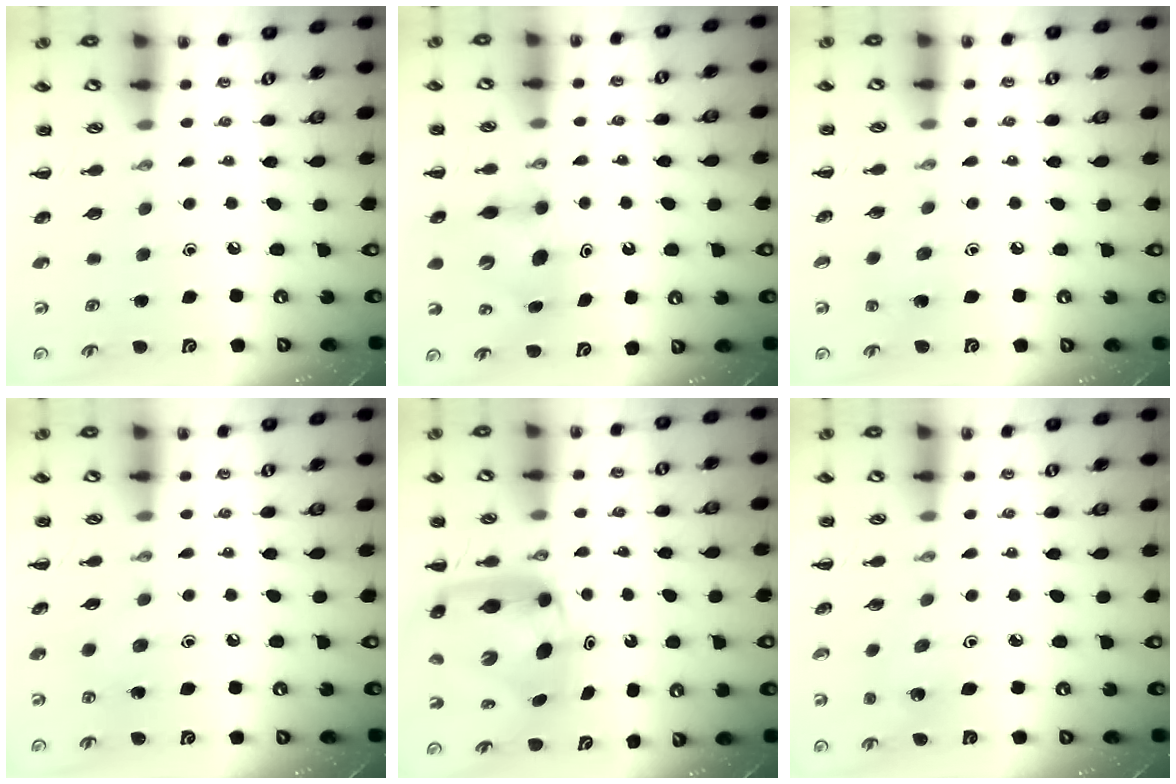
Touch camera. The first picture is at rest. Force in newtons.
{"total": 6.7, "press": 6.7, "slide": 0.4}
{"total": 3.9, "press": 3.7, "slide": 1.2}
{"total": 4.3, "press": 4.1, "slide": 1.3}
{"total": 8.9, "press": 8.6, "slide": 2.4}
{"total": 1.7, "press": 1.5, "slide": 0.7}